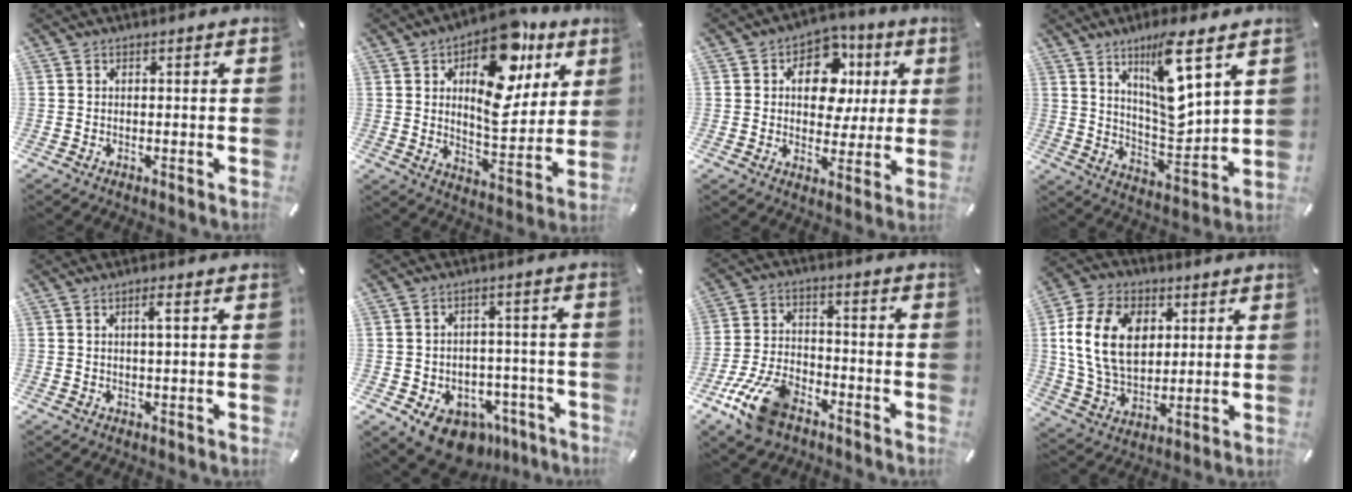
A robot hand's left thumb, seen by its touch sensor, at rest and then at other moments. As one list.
[{"total": 18.9, "force": [8.4, 10.6, 13.2], "torque": [-0.166, -0.047, 0.140]}, {"total": 11.7, "force": [3.1, 8.7, 7.1], "torque": [-0.102, -0.004, 0.056]}, {"total": 13.5, "force": [8.1, 3.6, 10.2], "torque": [-0.167, -0.045, 0.135]}, {"total": 2.6, "force": [0.8, 0.3, 2.5], "torque": [-0.051, 0.003, 0.011]}, {"total": 9.2, "force": [-6.0, 6.0, 3.7], "torque": [-0.046, 0.040, -0.095]}, {"total": 13.0, "force": [-8.0, 6.9, 7.6], "torque": [-0.148, 0.042, -0.143]}, {"total": 15.8, "force": [3.2, 11.6, 10.2], "torque": [-0.213, 0.012, 0.058]}]